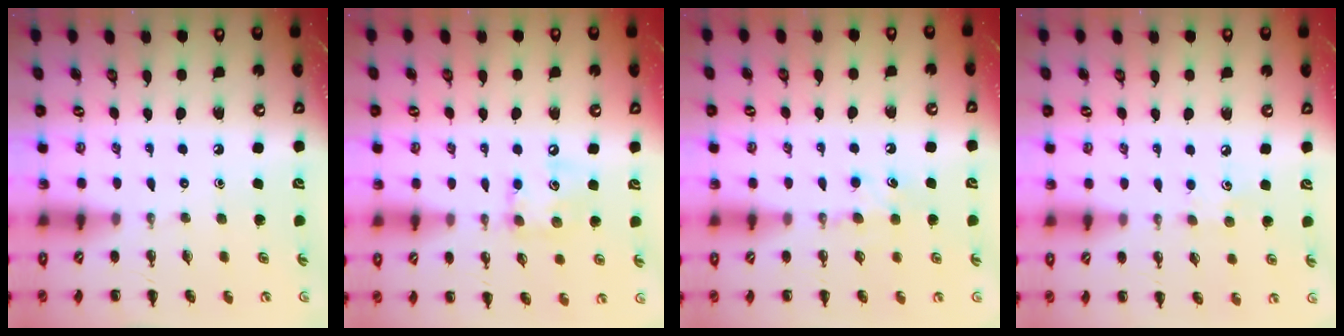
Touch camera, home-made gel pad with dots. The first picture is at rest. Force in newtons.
{"total": 8.7, "press": 8.7, "slide": 0.9}
{"total": 6.5, "press": 6.3, "slide": 1.7}
{"total": 4.8, "press": 4.7, "slide": 1.3}